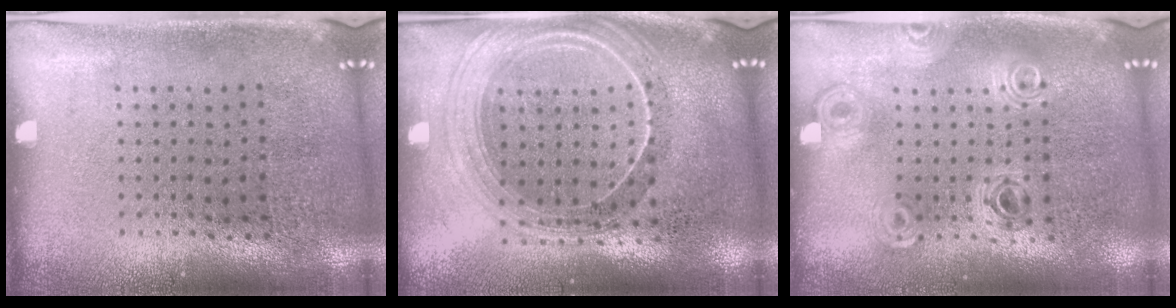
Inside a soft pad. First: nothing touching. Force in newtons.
{"total": 2.2, "press": 2.0, "slide": 1.1}
{"total": 0.8, "press": 0.8, "slide": 0.2}